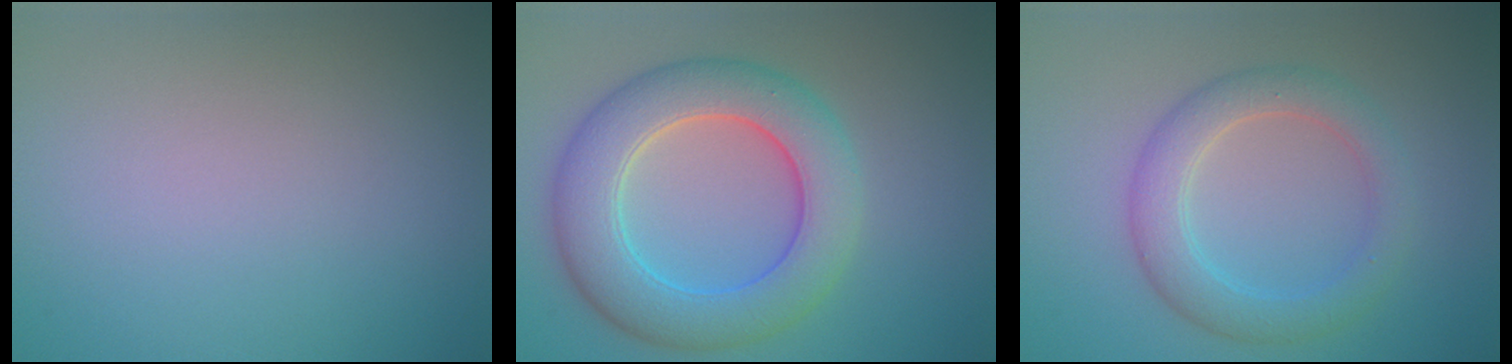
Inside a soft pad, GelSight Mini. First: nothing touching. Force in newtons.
{"total": 8.0, "press": 8.0, "slide": 0.2}
{"total": 4.1, "press": 4.1, "slide": 0.3}